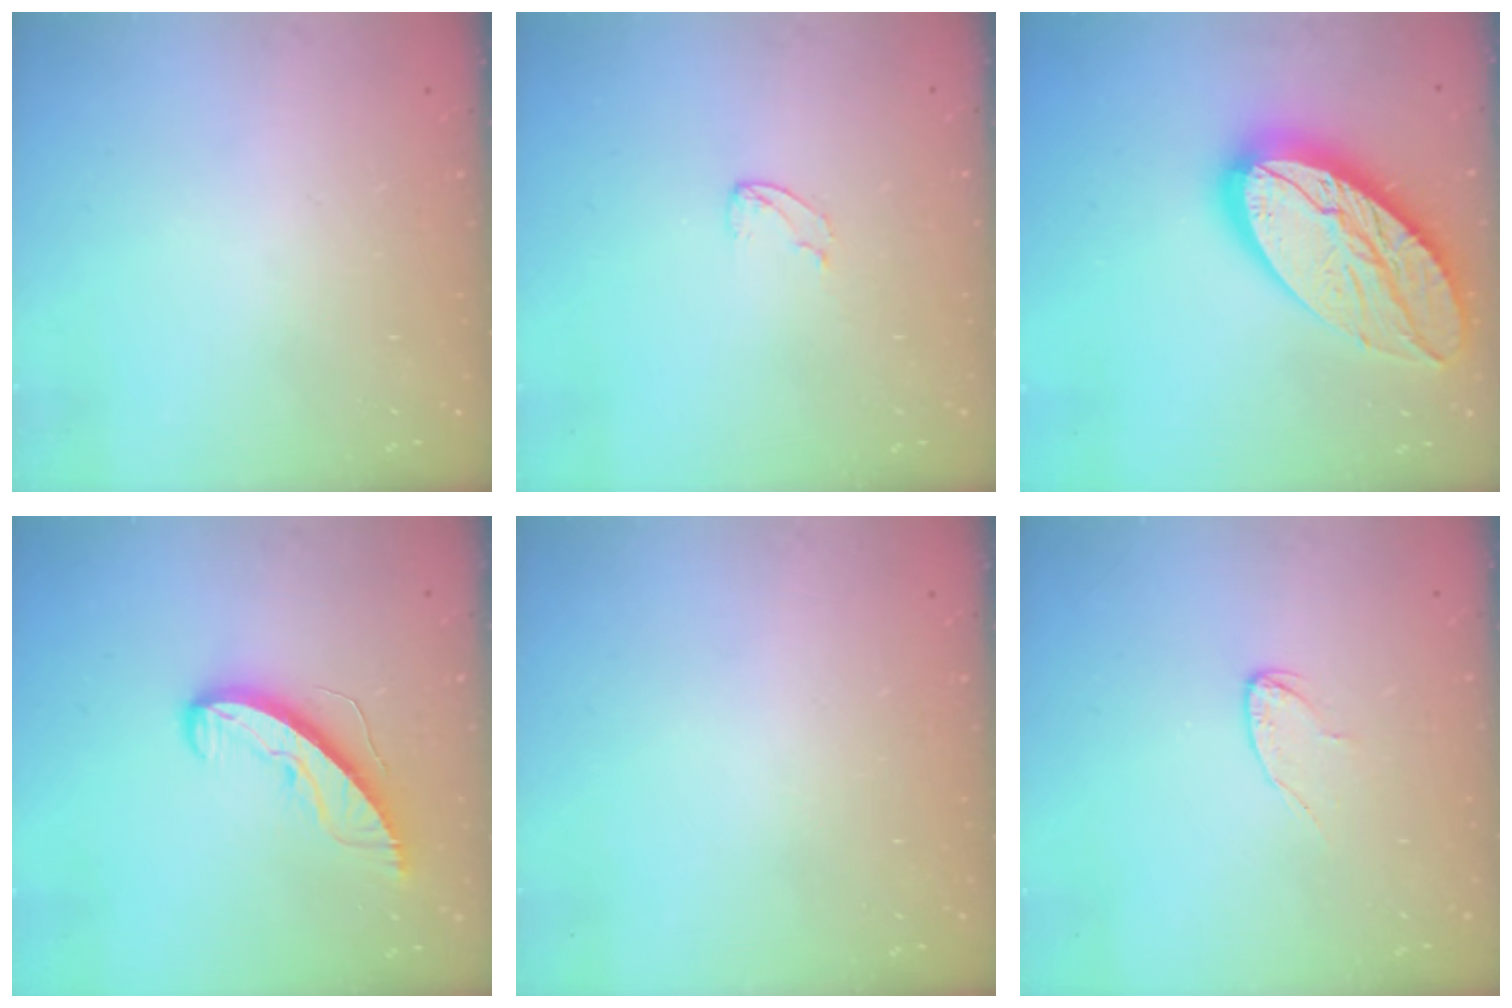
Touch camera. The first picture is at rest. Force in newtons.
{"total": 2.5, "press": 2.5, "slide": 0.2}
{"total": 24.4, "press": 24.3, "slide": 1.9}
{"total": 8.9, "press": 8.8, "slide": 0.9}
{"total": 0.0}
{"total": 4.7, "press": 4.7, "slide": 0.4}